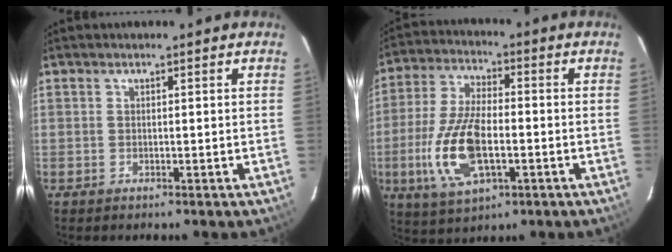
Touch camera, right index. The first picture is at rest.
{"total": 14.8, "force": [-3.7, 6.5, 12.8], "torque": [-0.275, -0.006, -0.066]}